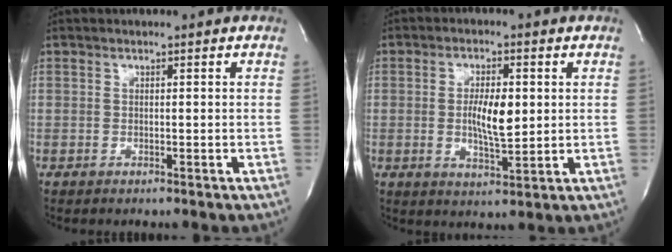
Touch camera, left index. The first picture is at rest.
{"total": 6.1, "force": [0.1, 1.8, 5.8], "torque": [-0.104, -0.006, 0.003]}